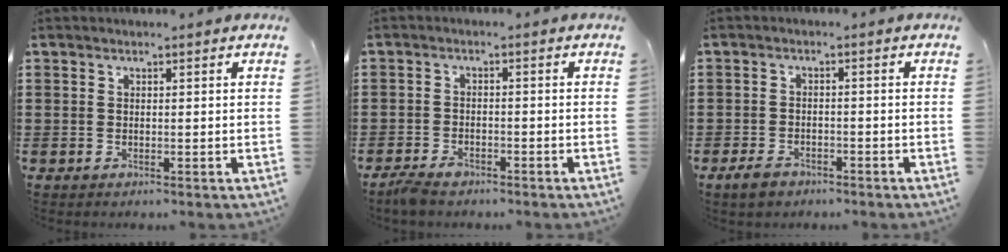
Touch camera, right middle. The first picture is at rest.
{"total": 2.6, "force": [-2.3, 0.8, 0.9], "torque": [-0.025, 0.002, -0.048]}
{"total": 2.6, "force": [-2.0, 1.2, 1.1], "torque": [-0.029, 0.002, -0.042]}